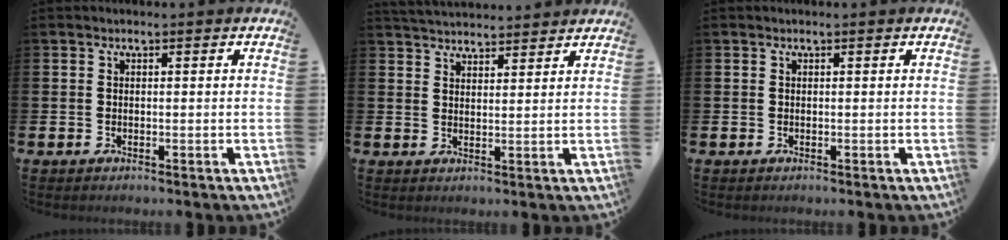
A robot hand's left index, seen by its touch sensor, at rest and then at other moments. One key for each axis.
{"total": 4.0, "fx": 4.0, "fy": 0.5, "fz": 0.1, "tx": -0.010, "ty": -0.020, "tz": 0.073}
{"total": 0.0}